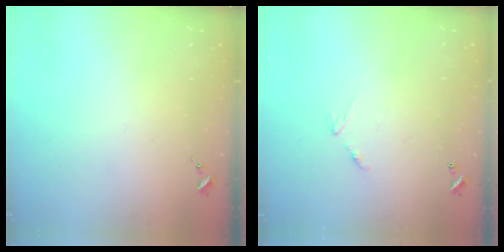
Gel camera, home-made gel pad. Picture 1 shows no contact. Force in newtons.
{"total": 5.8, "press": 5.8, "slide": 0.4}